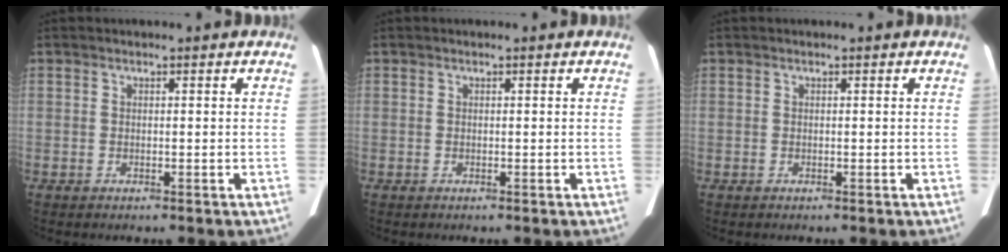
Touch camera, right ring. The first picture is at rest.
{"total": 0.0}
{"total": 0.0}